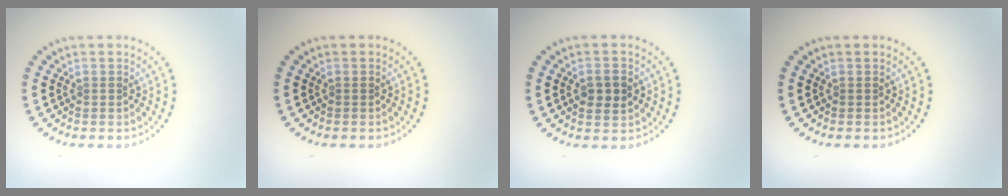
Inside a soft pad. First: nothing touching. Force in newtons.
{"total": 0.0}
{"total": 2.3, "press": 2.3, "slide": 0.1}
{"total": 0.0}